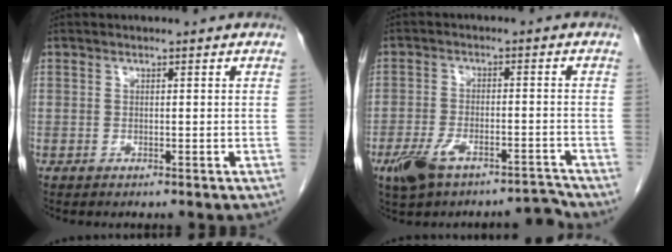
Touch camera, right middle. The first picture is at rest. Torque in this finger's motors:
{"motor_torque": [-0.22, -0.38, 0.04, 0.01]}